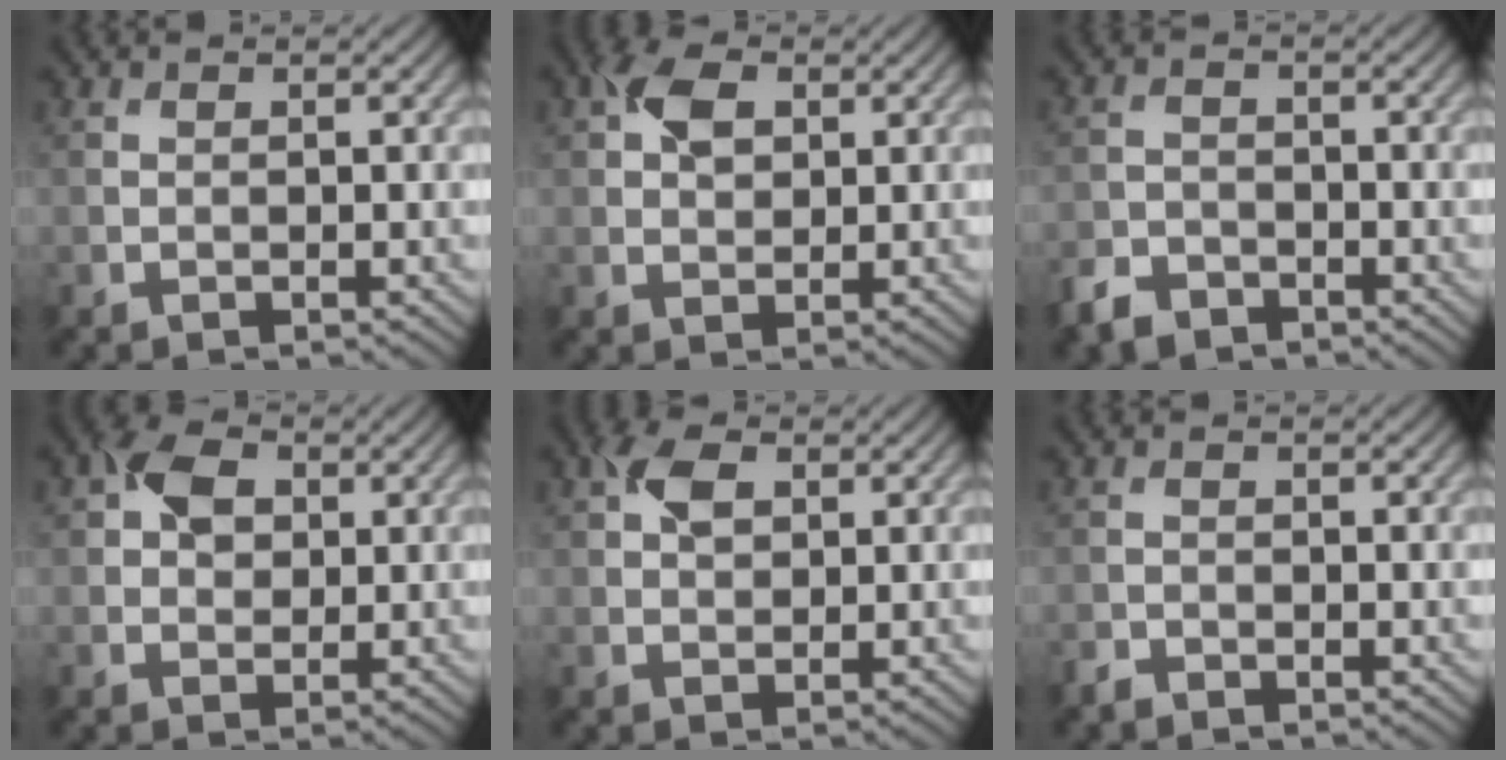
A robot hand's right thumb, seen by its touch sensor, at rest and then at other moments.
{"total": 4.3, "force": [1.5, 2.9, 2.9], "torque": [-0.057, 0.010, 0.021]}
{"total": 3.5, "force": [-2.8, 1.8, 1.1], "torque": [-0.025, -0.005, -0.065]}
{"total": 4.7, "force": [1.3, 3.5, 2.8], "torque": [-0.054, 0.009, 0.015]}
{"total": 3.7, "force": [1.3, 2.3, 2.5], "torque": [-0.053, 0.008, 0.020]}
{"total": 1.1, "force": [-1.1, 0.4, 0.2], "torque": [-0.004, 0.000, -0.024]}